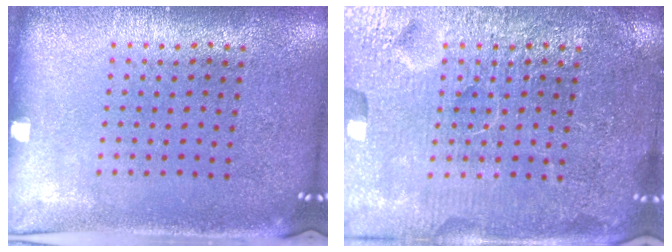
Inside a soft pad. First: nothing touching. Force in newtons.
{"total": 7.2, "press": 7.2, "slide": 1.0}